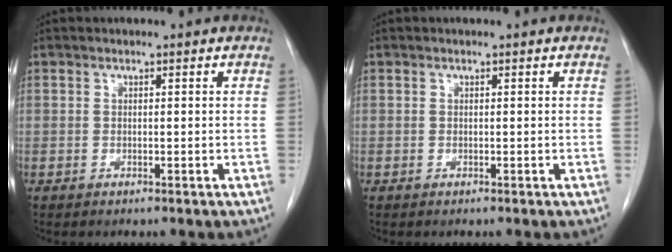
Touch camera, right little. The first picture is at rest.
{"total": 0.0}